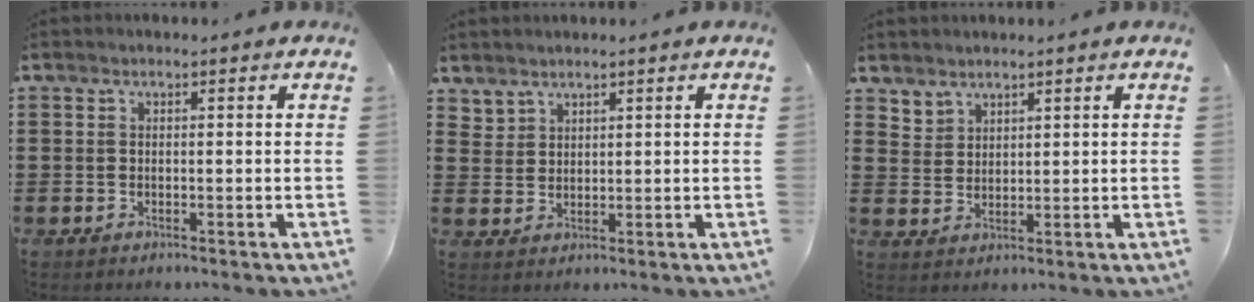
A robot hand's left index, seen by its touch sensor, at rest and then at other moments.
{"total": 2.2, "force": [2.0, 1.0, -0.1], "torque": [-0.004, 0.001, 0.041]}
{"total": 3.0, "force": [2.5, 1.5, -0.2], "torque": [-0.005, -0.001, 0.050]}